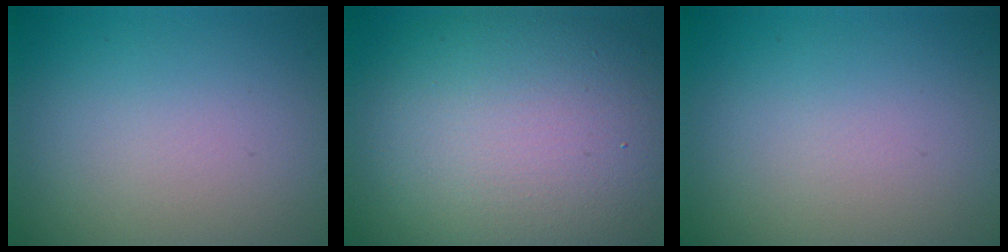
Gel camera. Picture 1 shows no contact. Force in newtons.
{"total": 13.7, "press": 13.7, "slide": 0.9}
{"total": 0.0}